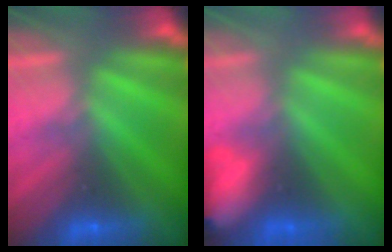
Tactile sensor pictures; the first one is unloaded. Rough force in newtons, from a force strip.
{"total": 8.7}